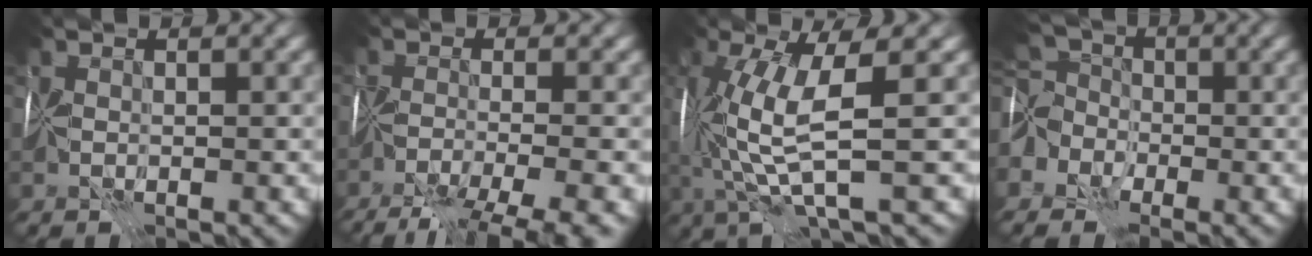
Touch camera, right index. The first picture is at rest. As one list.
[{"total": 8.4, "force": [-6.2, 1.7, 5.5], "torque": [-0.093, -0.022, -0.087]}, {"total": 7.1, "force": [0.9, 1.5, 6.9], "torque": [-0.156, 0.004, 0.021]}, {"total": 5.0, "force": [-2.4, 3.8, 2.0], "torque": [-0.032, 0.004, -0.057]}]